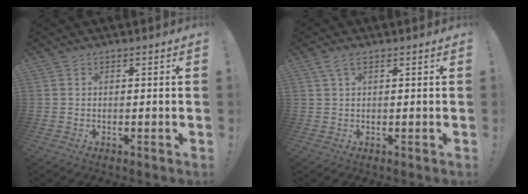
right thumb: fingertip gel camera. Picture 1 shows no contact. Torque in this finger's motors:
{"motor_torque": [-0.45, 0.52, 0.23, 0.15, 0.00]}